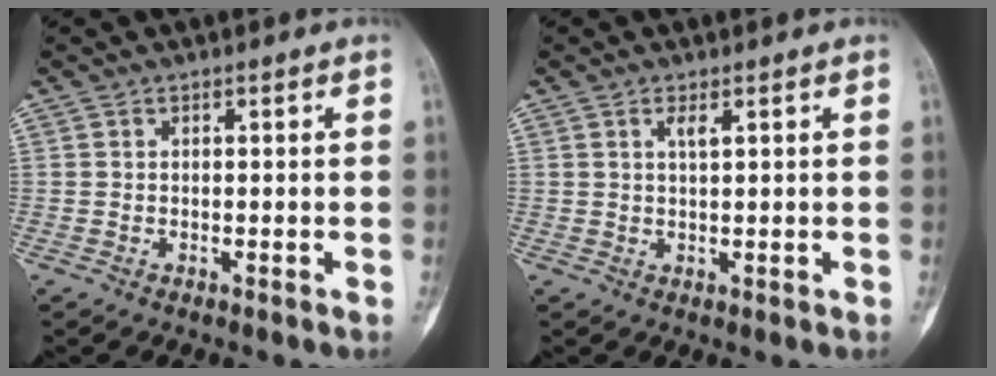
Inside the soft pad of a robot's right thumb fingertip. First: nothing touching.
{"total": 1.8, "force": [0.8, 0.3, 1.5], "torque": [-0.030, -0.005, 0.016]}